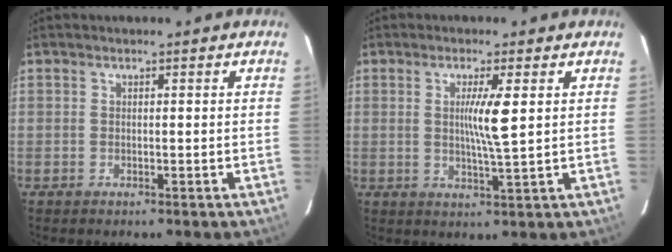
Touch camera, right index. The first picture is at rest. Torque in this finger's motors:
{"motor_torque": [0.22, 0.02, 0.13, 0.07]}